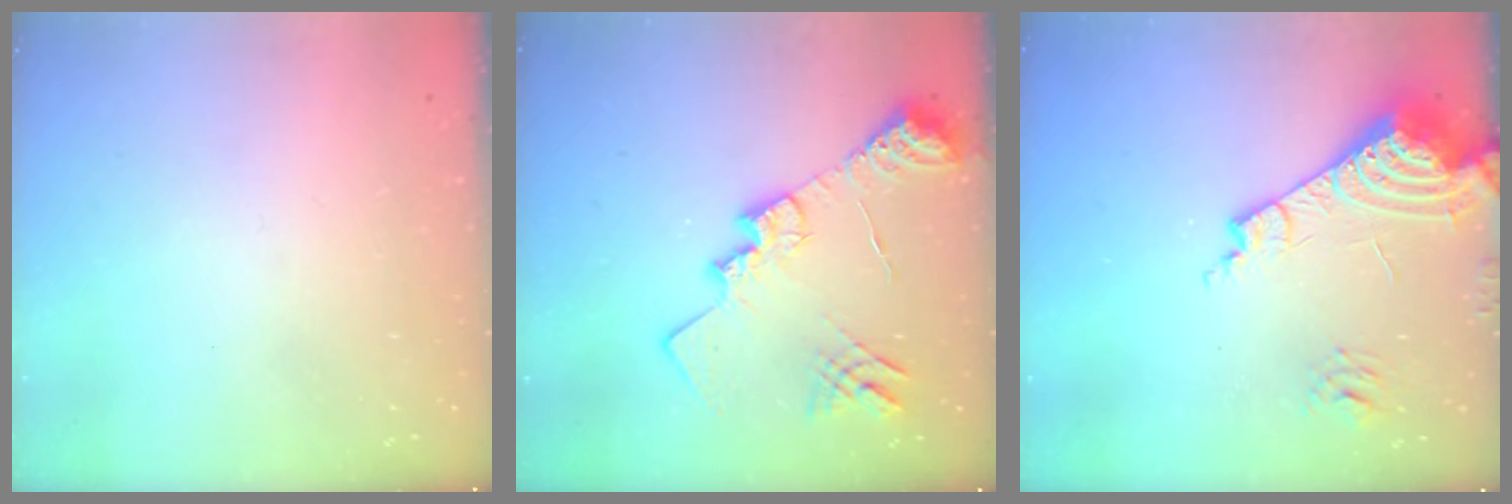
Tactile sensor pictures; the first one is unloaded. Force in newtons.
{"total": 19.1, "press": 19.0, "slide": 1.6}
{"total": 16.3, "press": 16.1, "slide": 2.2}